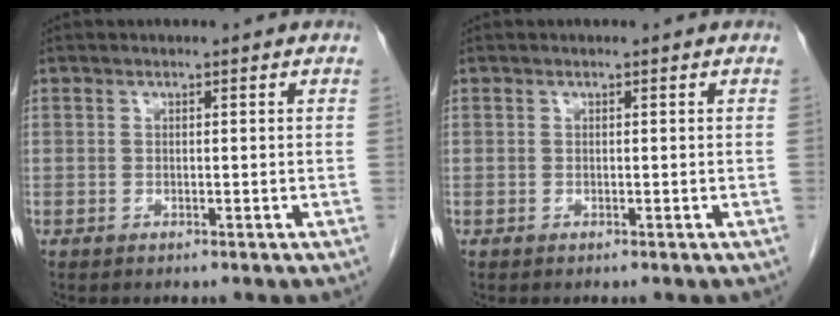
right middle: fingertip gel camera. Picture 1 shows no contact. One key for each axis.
{"total": 0.0}